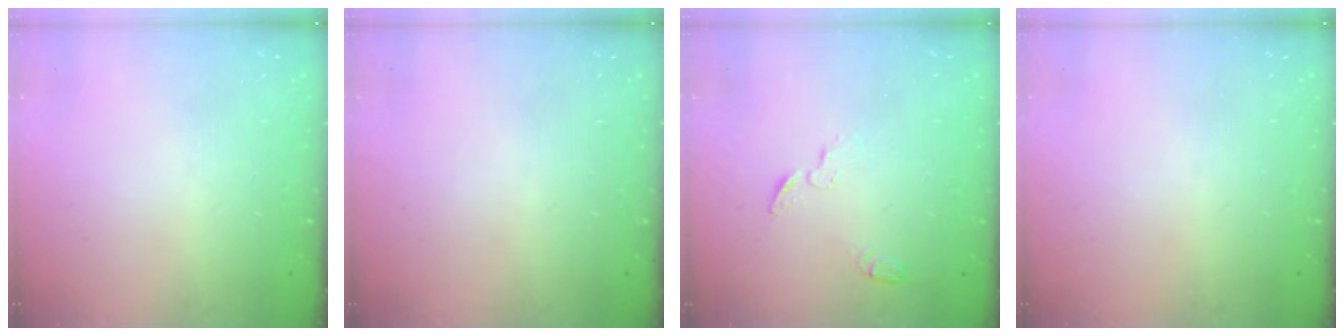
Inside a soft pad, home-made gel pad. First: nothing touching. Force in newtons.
{"total": 0.0}
{"total": 4.6, "press": 4.5, "slide": 0.5}
{"total": 0.0}